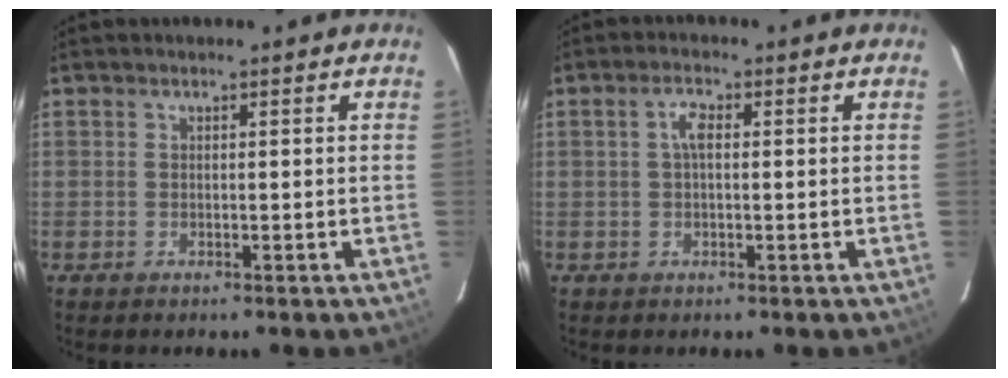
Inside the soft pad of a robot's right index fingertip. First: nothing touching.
{"total": 2.6, "force": [0.3, 1.0, 2.3], "torque": [-0.048, 0.009, 0.006]}